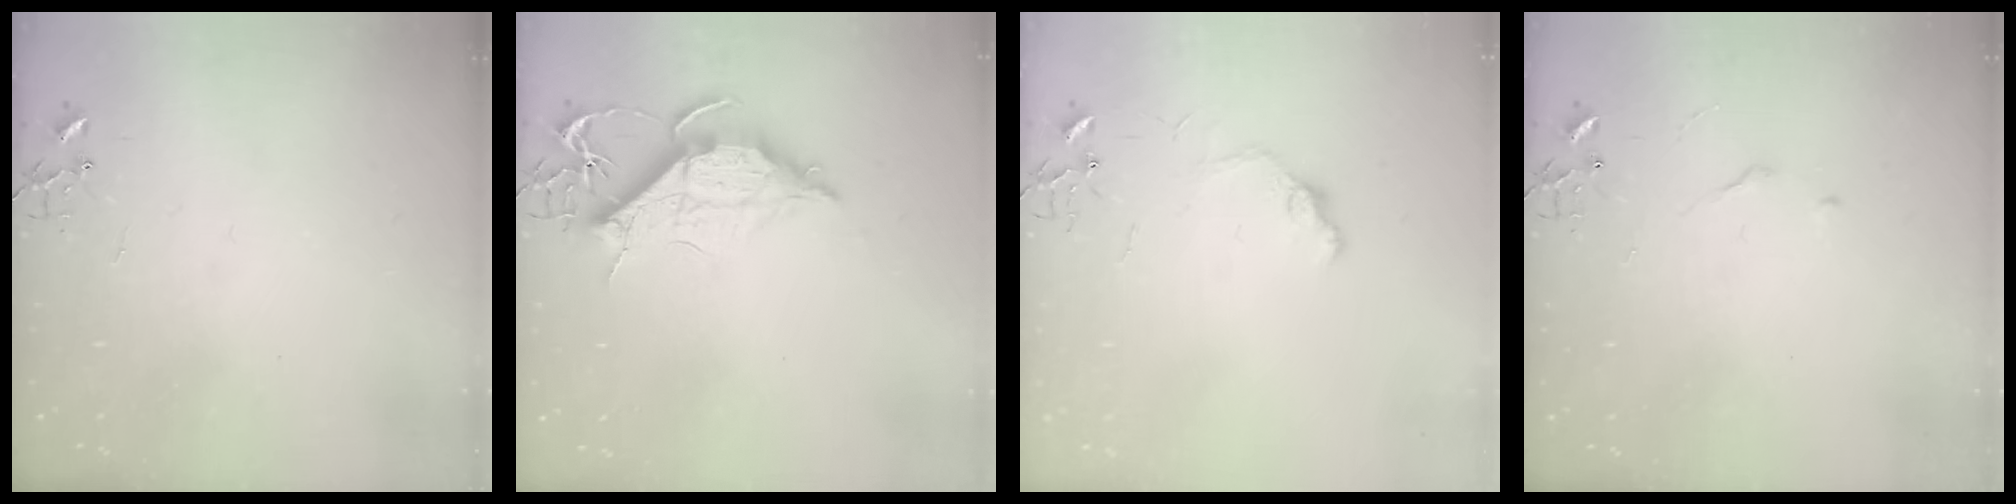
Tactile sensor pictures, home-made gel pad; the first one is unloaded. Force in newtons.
{"total": 11.5, "press": 11.4, "slide": 1.2}
{"total": 8.2, "press": 8.2, "slide": 0.8}
{"total": 2.7, "press": 2.7, "slide": 0.4}